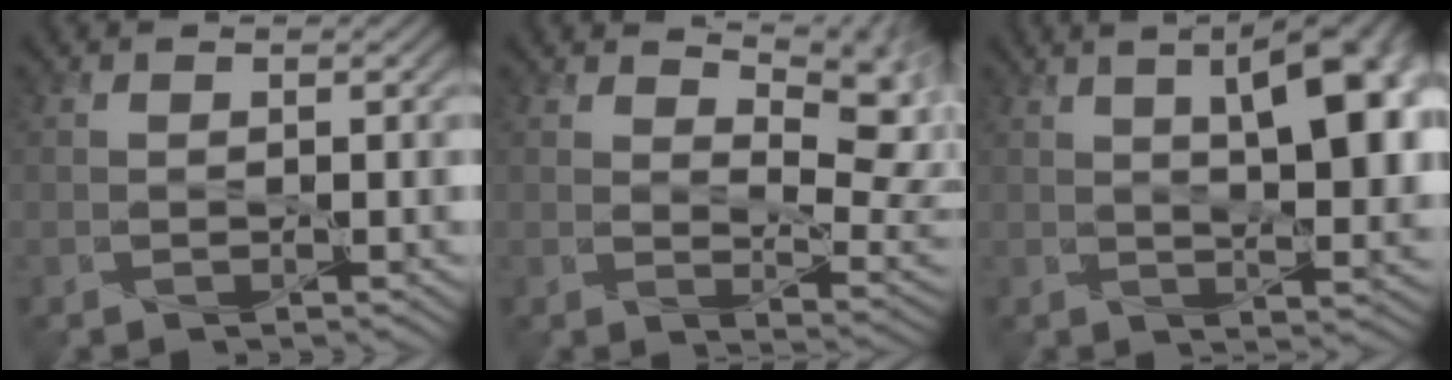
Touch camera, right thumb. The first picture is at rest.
{"total": 12.0, "force": [6.9, 5.0, 8.4], "torque": [-0.125, 0.001, 0.100]}
{"total": 12.5, "force": [3.3, 4.2, 11.3], "torque": [-0.141, 0.022, 0.037]}